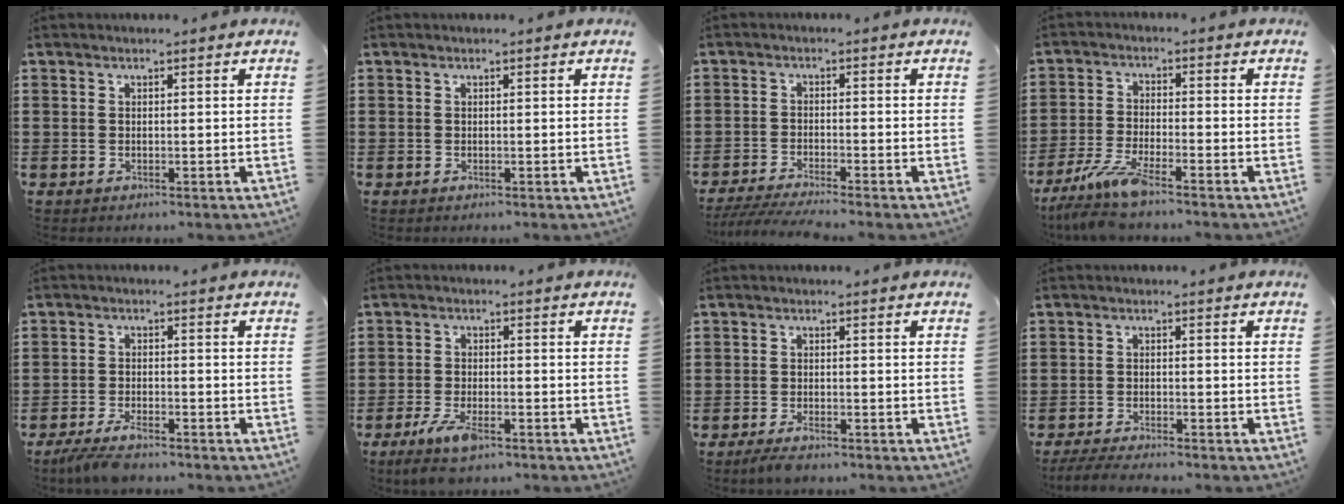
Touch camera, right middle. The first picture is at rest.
{"total": 0.0}
{"total": 3.4, "force": [-3.1, -0.2, 1.4], "torque": [-0.038, -0.010, -0.065]}
{"total": 6.4, "force": [-5.2, 0.2, 3.6], "torque": [-0.091, -0.022, -0.103]}
{"total": 4.0, "force": [-3.4, 0.6, 2.0], "torque": [-0.055, -0.010, -0.071]}
{"total": 5.2, "force": [-3.2, 1.6, 3.9], "torque": [-0.087, -0.009, -0.060]}
{"total": 2.1, "force": [-1.6, 0.4, 1.2], "torque": [-0.030, -0.003, -0.032]}
{"total": 2.7, "force": [-2.6, 0.0, 0.8], "torque": [-0.021, -0.001, -0.054]}